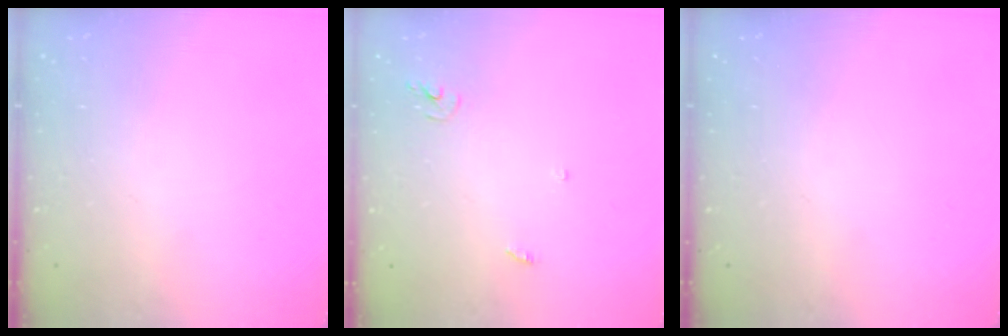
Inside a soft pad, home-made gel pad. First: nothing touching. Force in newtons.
{"total": 2.9, "press": 2.9, "slide": 0.2}
{"total": 0.0}